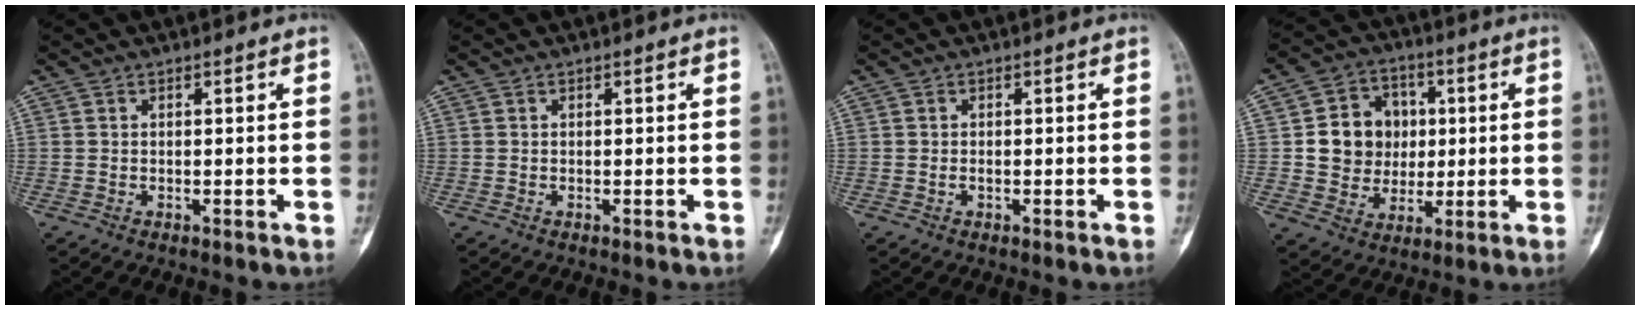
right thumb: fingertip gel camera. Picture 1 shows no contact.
{"total": 0.0}
{"total": 0.5, "force": [-0.2, 0.3, 0.4], "torque": [-0.007, 0.001, -0.004]}
{"total": 12.2, "force": [1.3, 10.9, 5.4], "torque": [-0.043, 0.008, 0.027]}